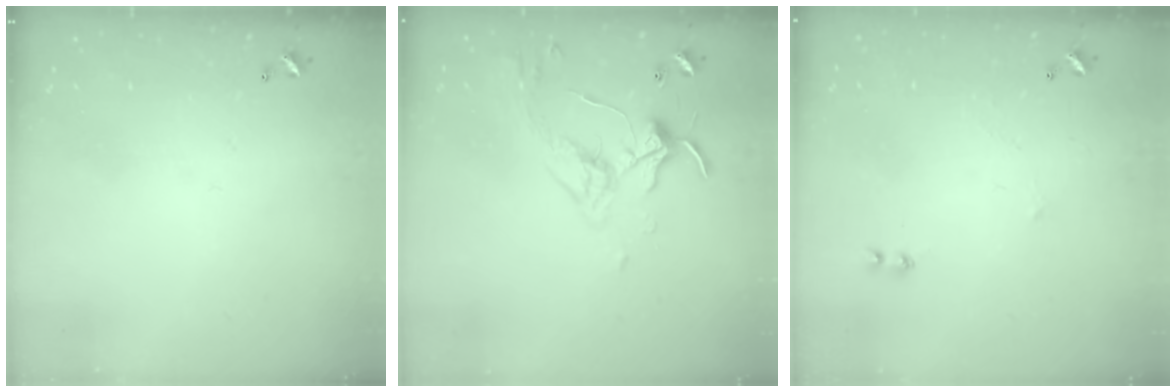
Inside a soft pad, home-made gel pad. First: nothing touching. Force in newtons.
{"total": 3.3, "press": 3.2, "slide": 0.7}
{"total": 2.9, "press": 2.9, "slide": 0.4}